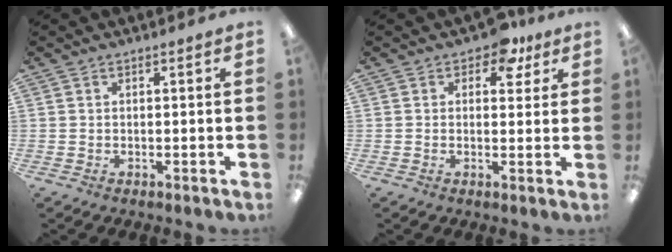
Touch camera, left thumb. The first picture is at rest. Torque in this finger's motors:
{"motor_torque": [0.28, 0.31, 0.67, -0.19, 0.04]}